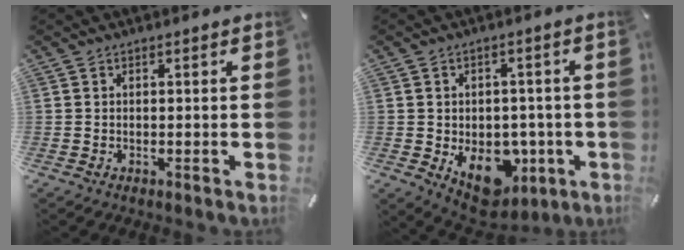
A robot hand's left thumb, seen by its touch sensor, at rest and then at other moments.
{"total": 13.2, "force": [-3.8, 9.9, 7.9], "torque": [-0.094, 0.001, -0.055]}